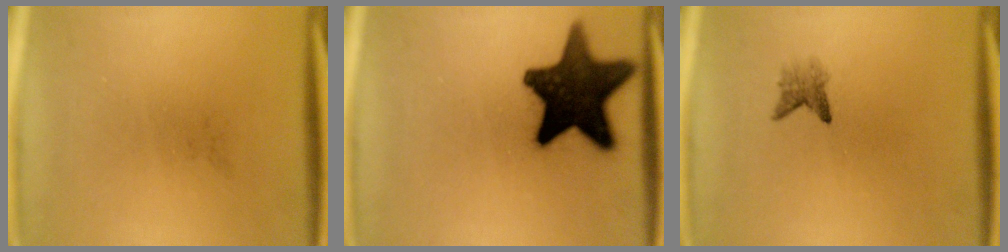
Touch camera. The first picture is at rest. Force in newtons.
{"total": 16.7}
{"total": 1.8}